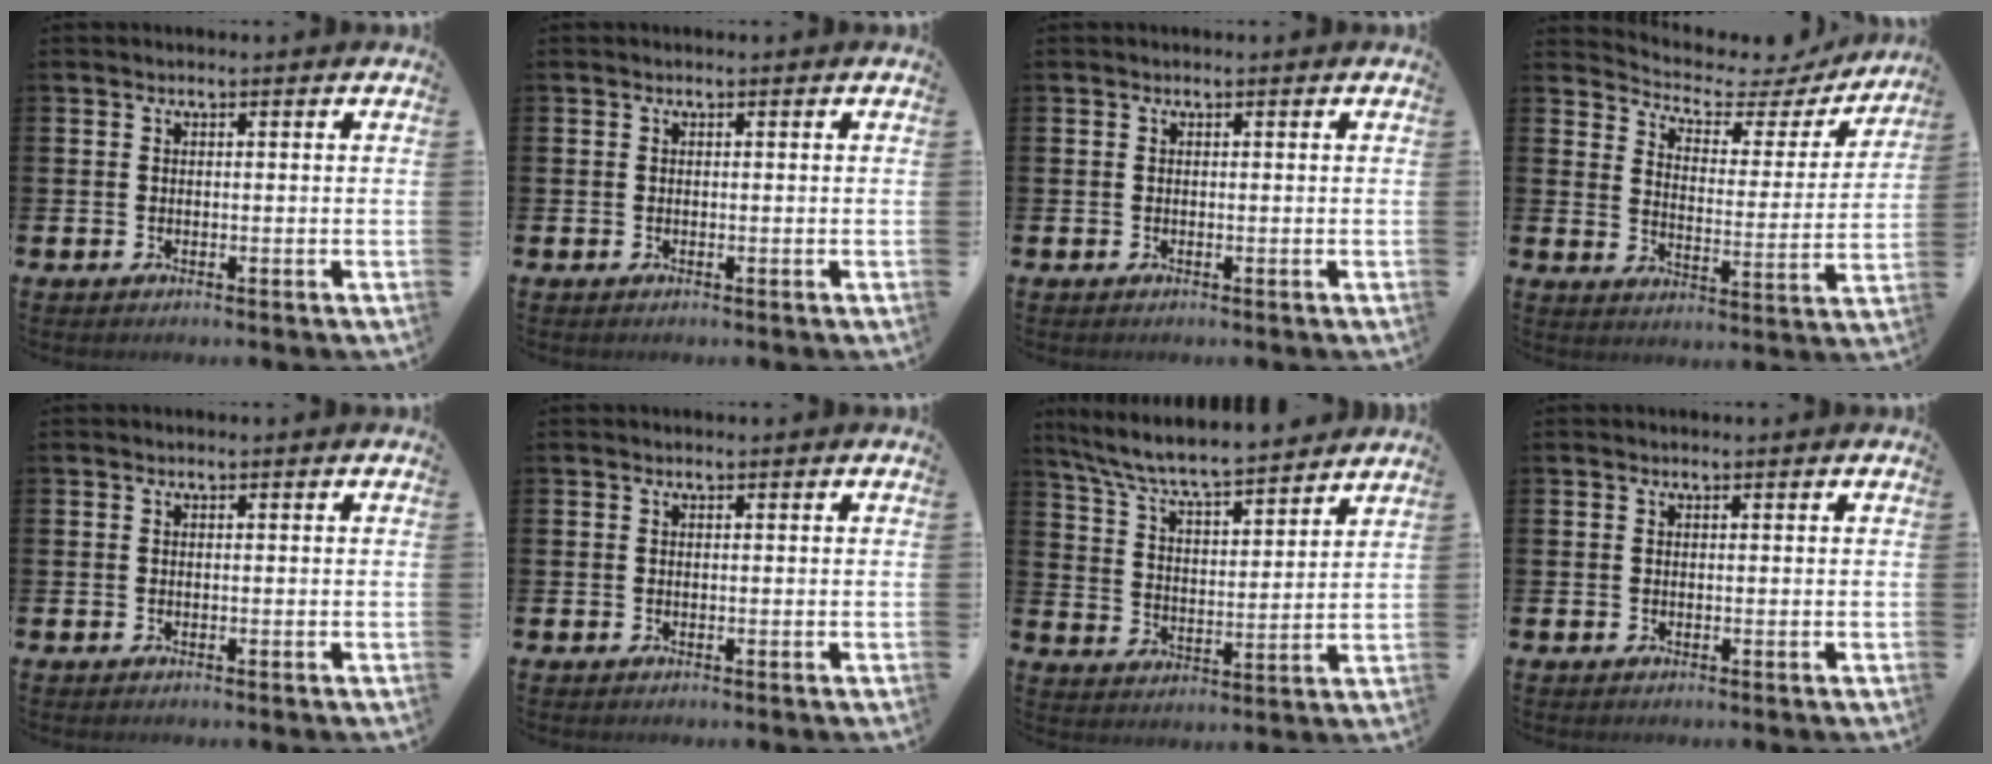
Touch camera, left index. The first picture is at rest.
{"total": 0.0}
{"total": 0.0}
{"total": 4.9, "force": [4.4, 1.9, 1.1], "torque": [-0.055, -0.035, 0.068]}
{"total": 0.0}
{"total": 0.0}
{"total": 7.6, "force": [7.3, 0.6, 2.2], "torque": [-0.078, -0.055, 0.125]}
{"total": 0.0}